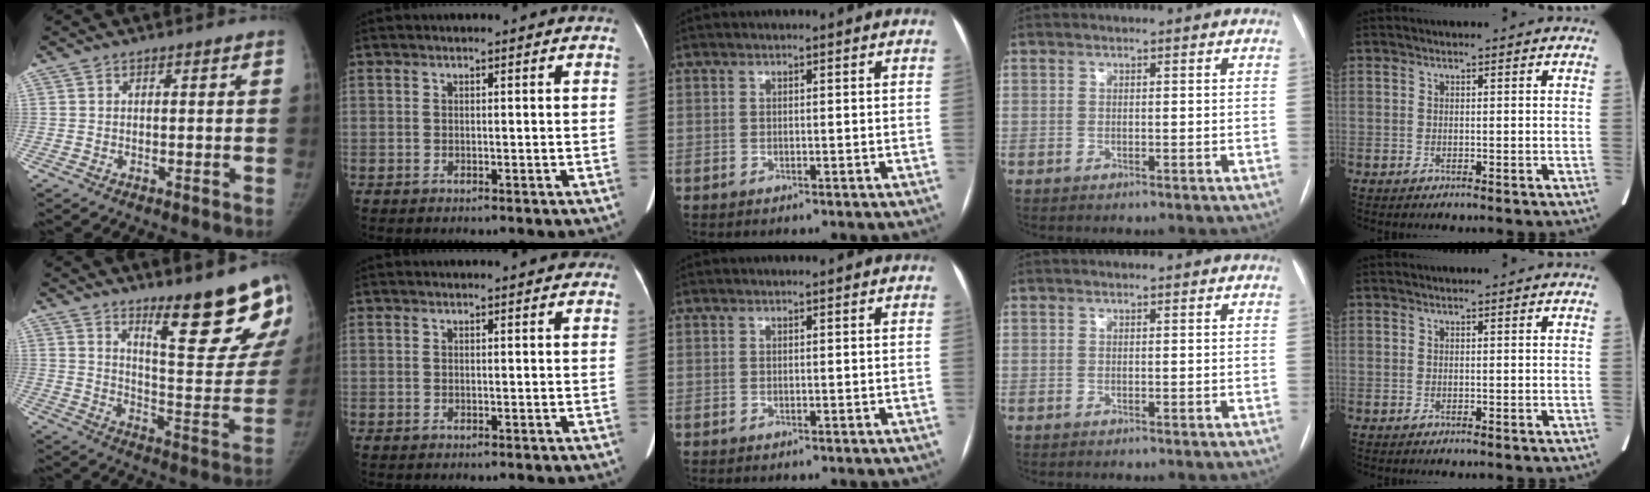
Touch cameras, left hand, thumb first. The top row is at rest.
{"thumb": {"total": 17.6, "force": [11.9, 4.0, 12.3], "torque": [-0.116, -0.100, 0.179]}, "index": {"total": 3.4, "force": [2.9, 1.1, 1.5], "torque": [-0.015, 0.011, 0.021]}}